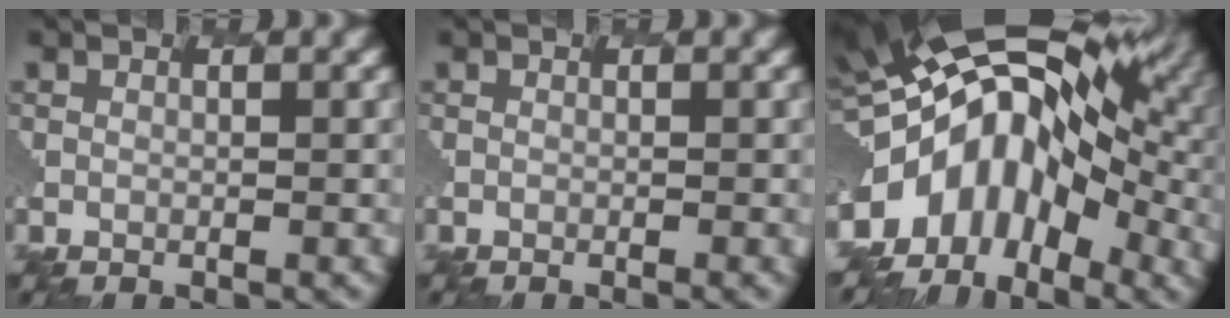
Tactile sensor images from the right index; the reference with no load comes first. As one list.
[{"total": 0.7, "force": [-0.3, 0.1, 0.6], "torque": [-0.005, 0.010, -0.009]}, {"total": 12.6, "force": [-1.5, 8.3, 9.3], "torque": [-0.175, 0.013, -0.047]}]